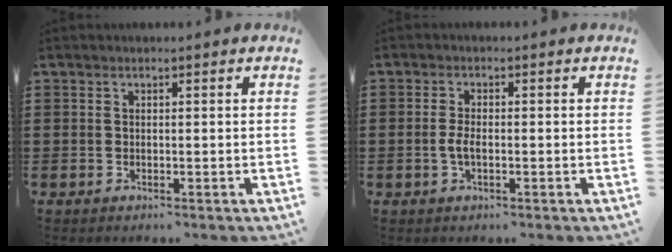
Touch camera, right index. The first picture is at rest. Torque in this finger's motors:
{"motor_torque": [0.80, -0.38, 0.43, 0.12]}